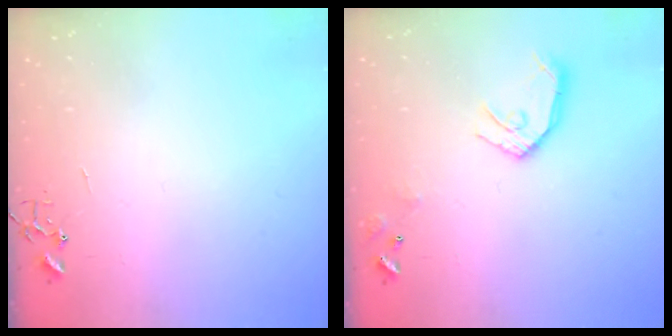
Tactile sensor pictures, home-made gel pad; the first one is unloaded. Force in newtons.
{"total": 11.7, "press": 11.6, "slide": 1.2}